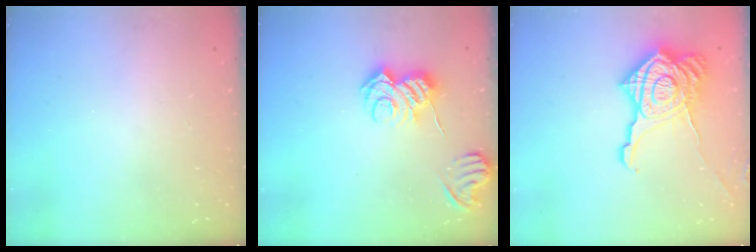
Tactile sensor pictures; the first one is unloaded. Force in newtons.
{"total": 8.8, "press": 8.7, "slide": 1.0}
{"total": 24.8, "press": 24.7, "slide": 1.8}